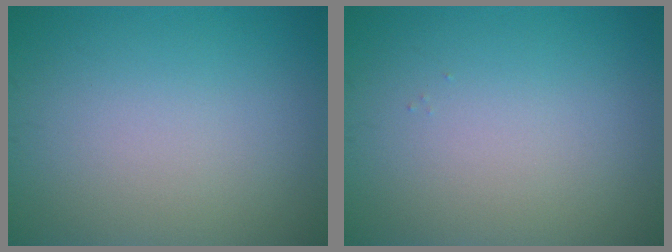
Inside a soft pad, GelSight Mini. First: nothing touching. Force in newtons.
{"total": 0.0}